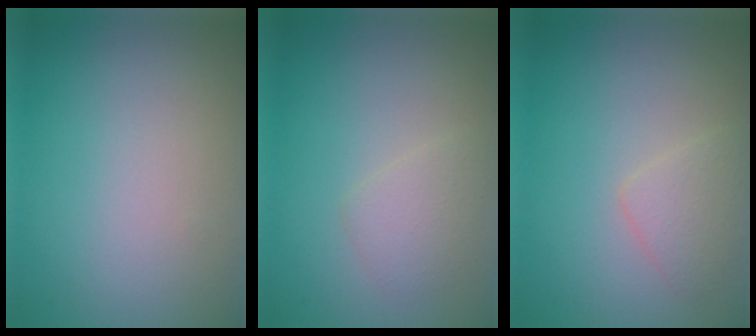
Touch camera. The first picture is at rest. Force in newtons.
{"total": 1.7, "press": 1.7, "slide": 0.2}
{"total": 1.8, "press": 1.8, "slide": 0.1}